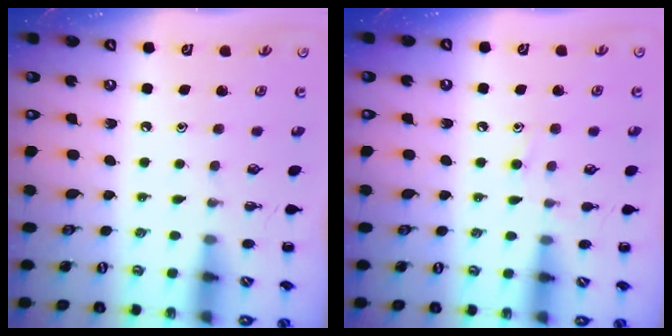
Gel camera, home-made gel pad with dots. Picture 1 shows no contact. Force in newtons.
{"total": 8.4, "press": 8.0, "slide": 2.3}